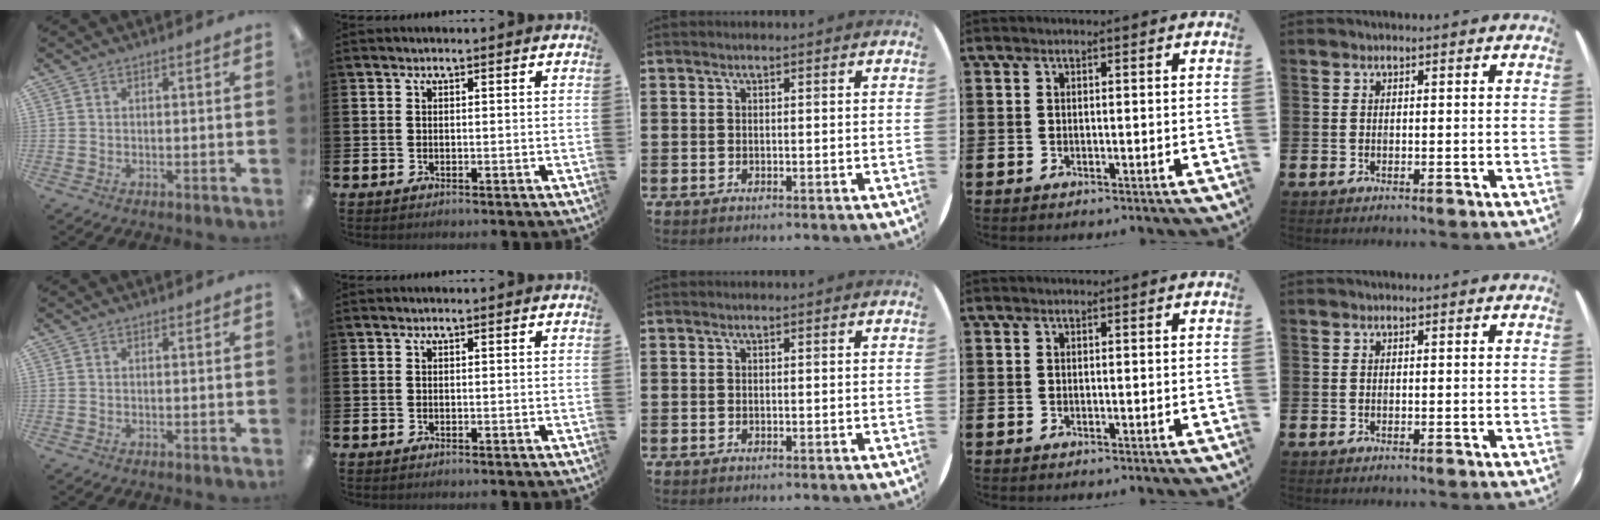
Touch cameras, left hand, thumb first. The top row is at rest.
{}